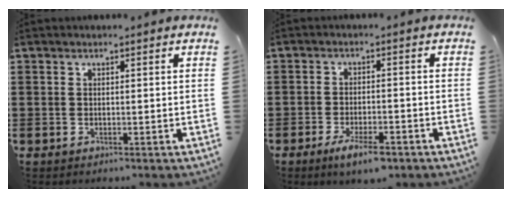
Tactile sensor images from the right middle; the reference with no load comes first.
{"total": 4.1, "force": [-2.7, 1.3, 2.8], "torque": [-0.051, 0.004, -0.050]}